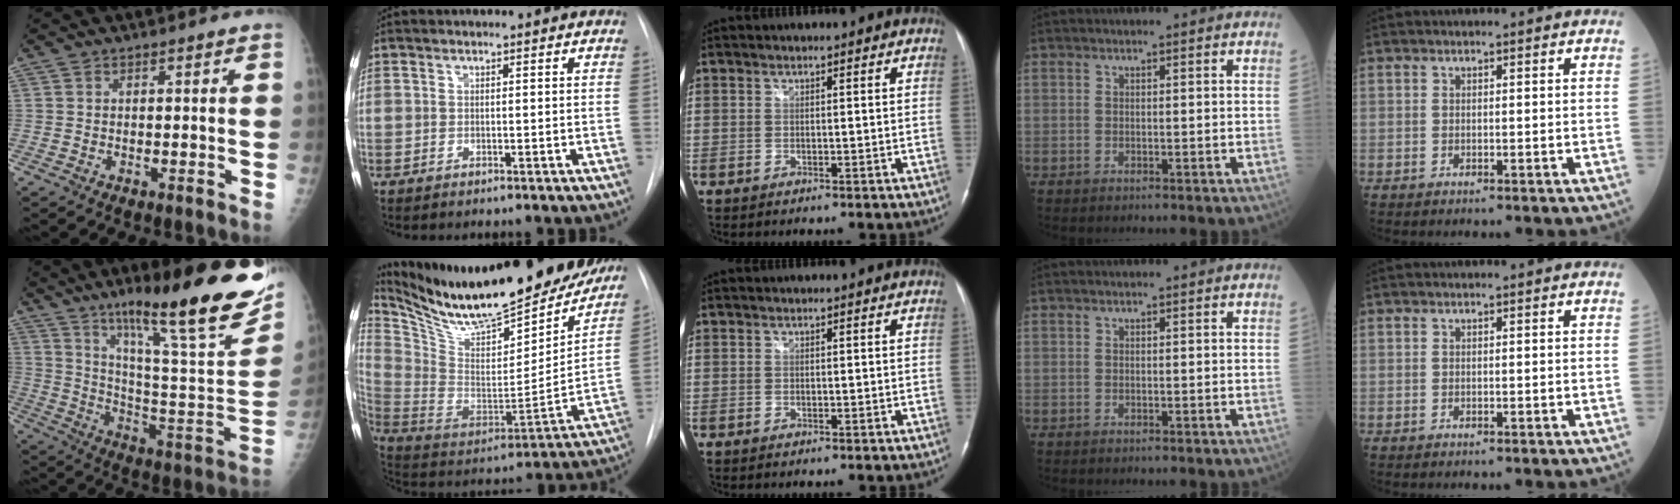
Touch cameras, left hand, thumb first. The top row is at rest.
{"thumb": {"total": 29.0, "force": [18.2, 4.7, 22.1], "torque": [-0.311, -0.067, 0.286]}, "index": {"total": 28.9, "force": [25.1, 5.8, 13.0], "torque": [-0.234, -0.056, 0.376]}}